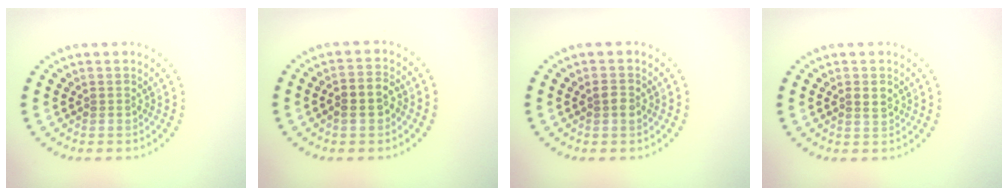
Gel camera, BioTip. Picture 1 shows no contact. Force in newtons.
{"total": 2.7, "press": 2.6, "slide": 0.7}
{"total": 1.3, "press": 1.3, "slide": 0.1}
{"total": 1.3, "press": 1.3, "slide": 0.2}